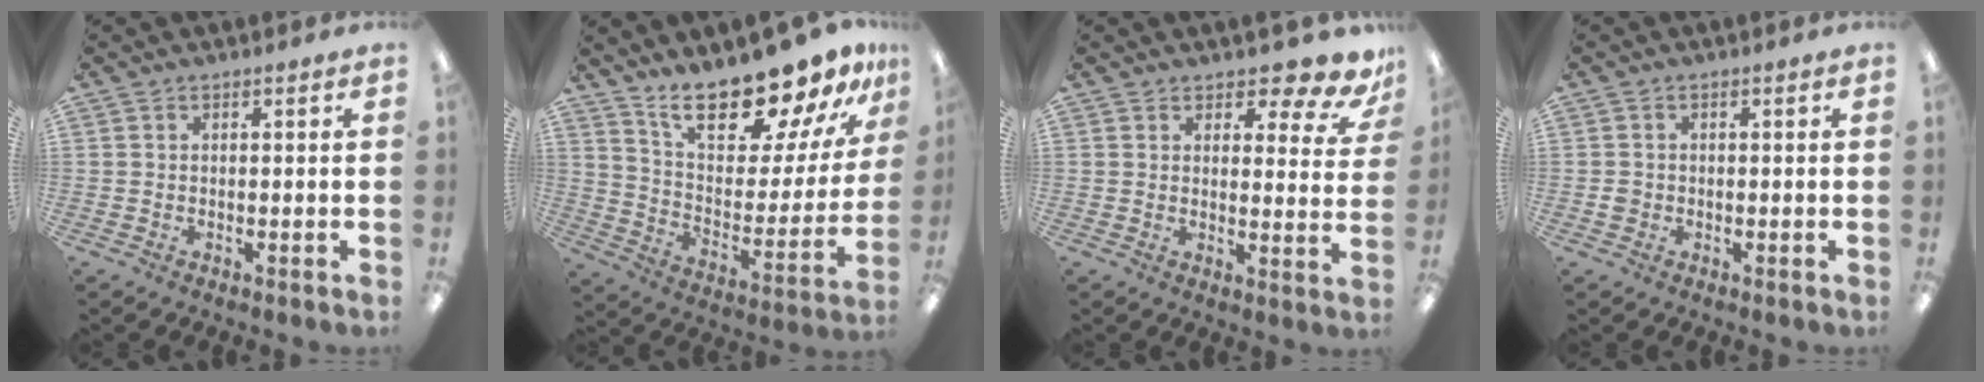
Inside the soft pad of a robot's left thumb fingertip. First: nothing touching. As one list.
[{"total": 21.0, "force": [17.9, 5.8, 9.3], "torque": [-0.151, -0.130, 0.307]}, {"total": 7.5, "force": [6.2, 2.4, 3.4], "torque": [-0.030, -0.050, 0.104]}, {"total": 1.5, "force": [-0.1, 1.4, 0.4], "torque": [0.000, 0.002, -0.006]}]